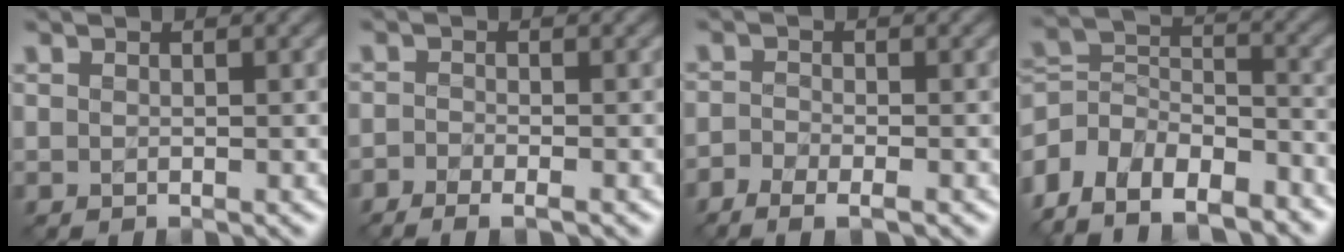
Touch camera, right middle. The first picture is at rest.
{"total": 2.8, "force": [-2.0, 1.0, 1.8], "torque": [-0.020, -0.005, -0.032]}
{"total": 3.6, "force": [-2.3, 1.5, 2.3], "torque": [-0.027, -0.010, -0.036]}
{"total": 10.3, "force": [-7.1, 5.7, 4.7], "torque": [-0.101, -0.002, -0.127]}